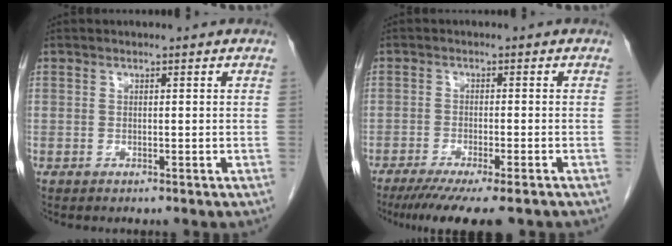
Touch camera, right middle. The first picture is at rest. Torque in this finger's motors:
{"motor_torque": [1.14, -1.00, 0.14, 0.10]}